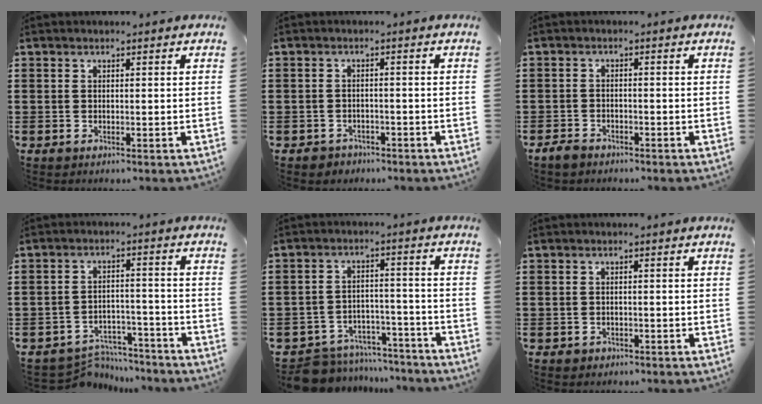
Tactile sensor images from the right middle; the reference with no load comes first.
{"total": 1.4, "force": [-1.3, 0.7, -0.1], "torque": [-0.004, 0.003, -0.030]}
{"total": 2.0, "force": [-1.7, 0.9, 0.6], "torque": [-0.023, 0.001, -0.037]}
{"total": 5.1, "force": [-5.0, 0.9, 0.3], "torque": [-0.014, 0.009, -0.103]}
{"total": 7.1, "force": [-6.9, 1.4, 0.7], "torque": [-0.017, 0.020, -0.138]}
{"total": 0.5, "force": [-0.3, 0.4, 0.1], "torque": [-0.003, 0.002, -0.008]}